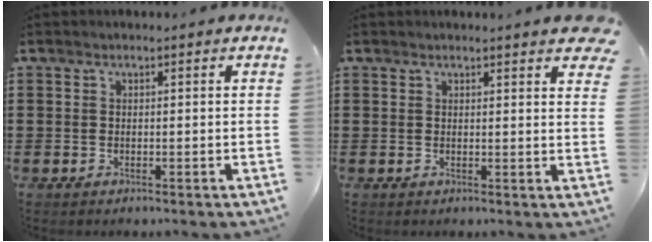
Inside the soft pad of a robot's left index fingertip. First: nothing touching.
{"total": 2.8, "force": [2.3, 0.3, 1.5], "torque": [-0.021, -0.006, 0.040]}